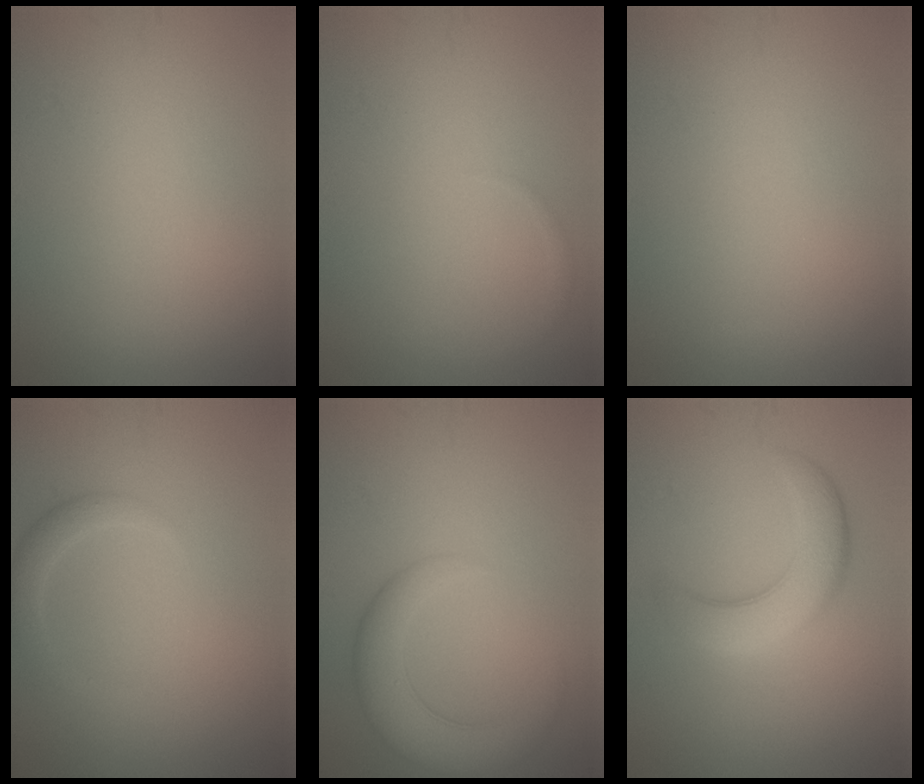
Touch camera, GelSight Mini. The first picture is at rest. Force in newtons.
{"total": 0.5, "press": 0.5, "slide": 0.0}
{"total": 0.0}
{"total": 1.7, "press": 1.7, "slide": 0.2}
{"total": 4.9, "press": 4.9, "slide": 0.3}
{"total": 5.1, "press": 5.1, "slide": 0.3}